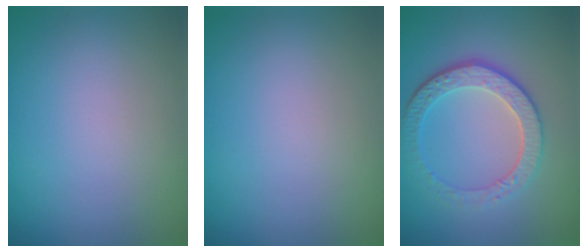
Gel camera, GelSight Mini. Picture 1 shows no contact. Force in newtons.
{"total": 0.0}
{"total": 4.3, "press": 3.3, "slide": 2.8}